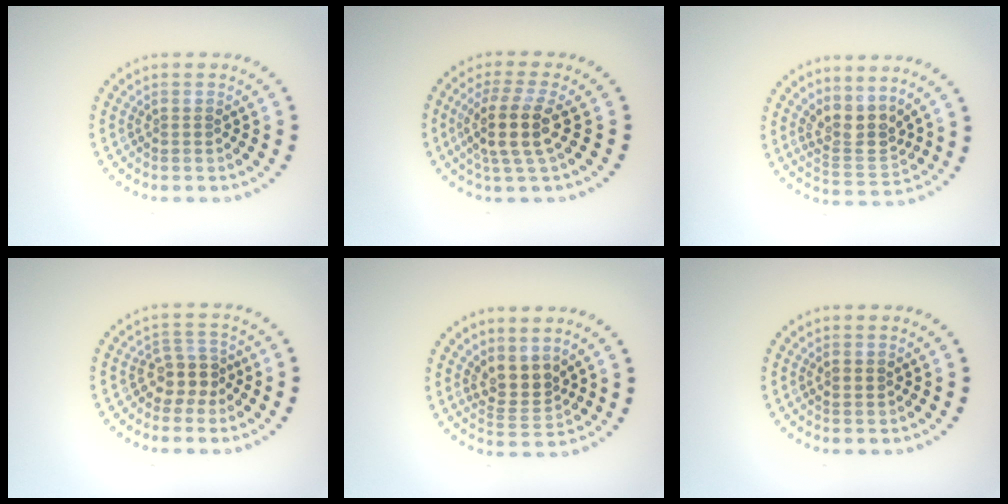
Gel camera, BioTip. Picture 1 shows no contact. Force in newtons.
{"total": 4.1, "press": 3.4, "slide": 2.2}
{"total": 3.3, "press": 2.6, "slide": 2.0}
{"total": 2.7, "press": 2.1, "slide": 1.6}
{"total": 2.9, "press": 2.3, "slide": 1.8}
{"total": 1.4, "press": 1.4, "slide": 0.1}